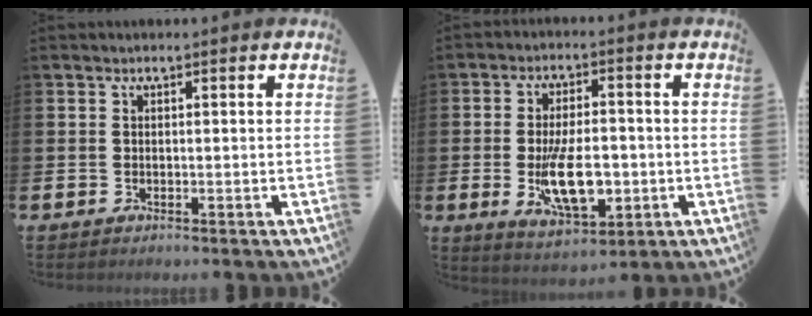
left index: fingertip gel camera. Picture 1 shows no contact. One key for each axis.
{"total": 8.7, "fx": -1.6, "fy": 4.2, "fz": 7.5, "tx": -0.124, "ty": -0.004, "tz": -0.032}